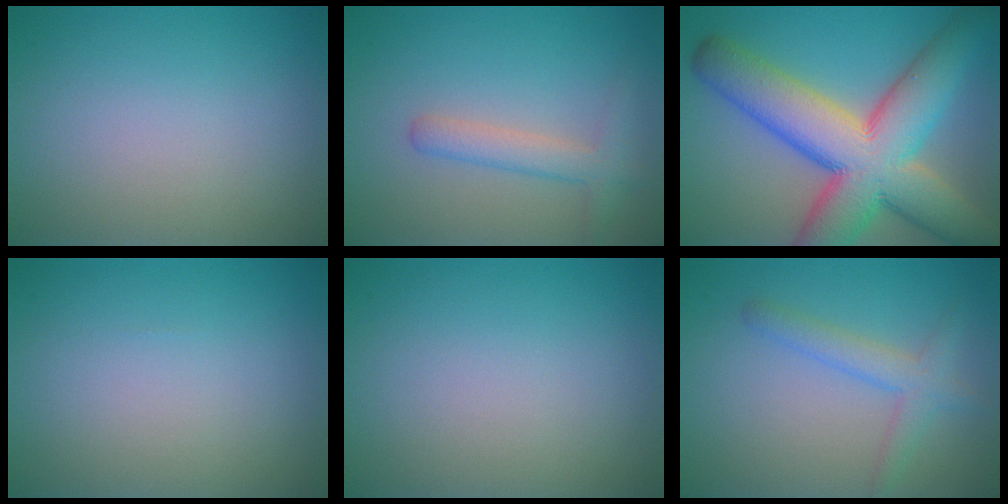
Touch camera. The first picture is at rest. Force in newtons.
{"total": 2.7, "press": 2.7, "slide": 0.1}
{"total": 13.8, "press": 13.8, "slide": 0.8}
{"total": 0.0}
{"total": 0.0}
{"total": 2.8, "press": 2.8, "slide": 0.2}